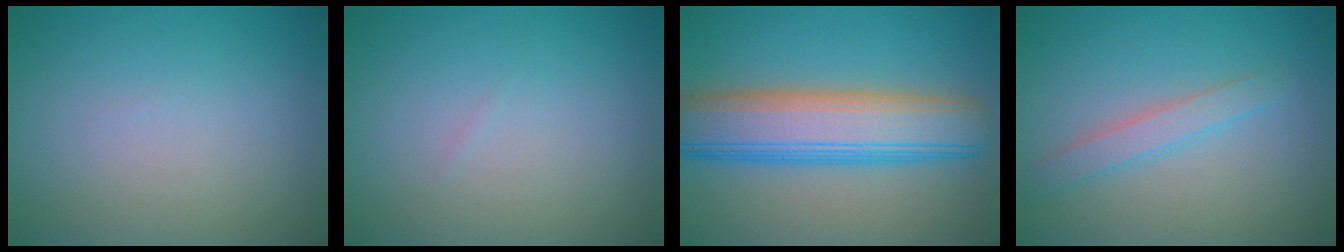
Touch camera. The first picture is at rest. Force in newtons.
{"total": 0.0}
{"total": 9.2, "press": 9.2, "slide": 0.3}
{"total": 2.0, "press": 2.0, "slide": 0.1}